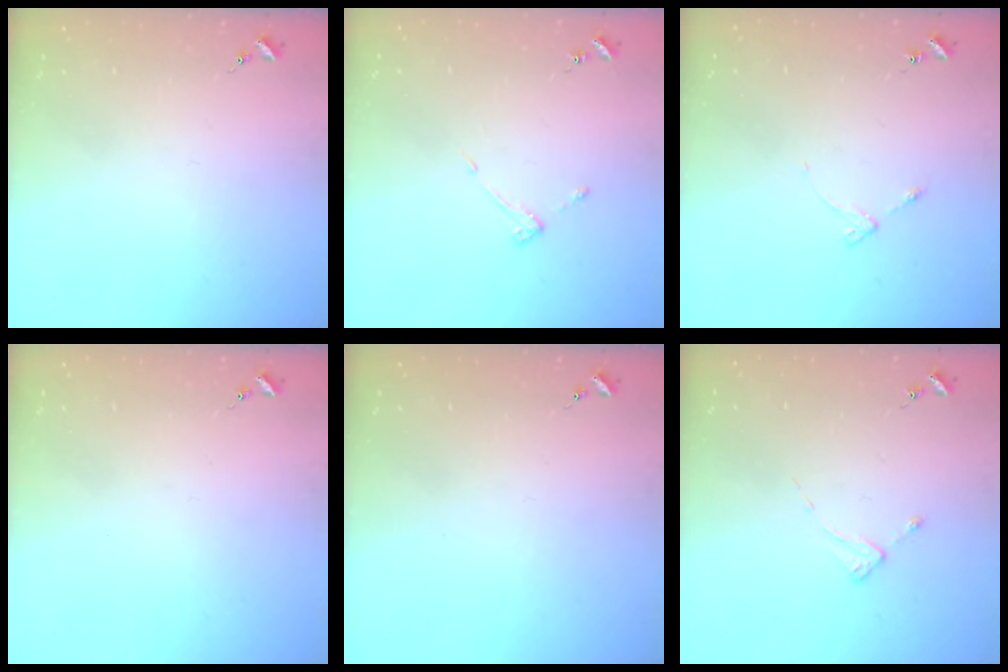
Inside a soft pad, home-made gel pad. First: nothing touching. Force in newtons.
{"total": 2.9, "press": 2.9, "slide": 0.5}
{"total": 4.0, "press": 3.9, "slide": 0.5}
{"total": 0.0}
{"total": 0.0}
{"total": 2.4, "press": 2.4, "slide": 0.3}